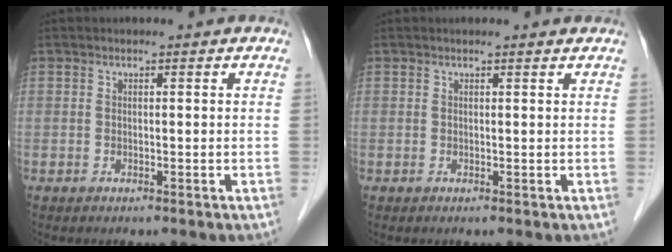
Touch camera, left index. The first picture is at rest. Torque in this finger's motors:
{"motor_torque": [0.20, -0.24, -0.01, -0.01]}